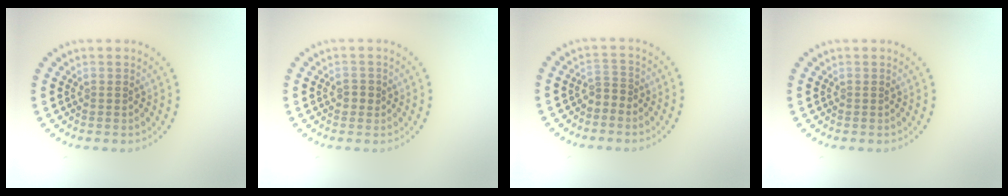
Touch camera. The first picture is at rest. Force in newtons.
{"total": 1.0, "press": 1.0, "slide": 0.1}
{"total": 1.2, "press": 0.9, "slide": 0.8}
{"total": 0.0}